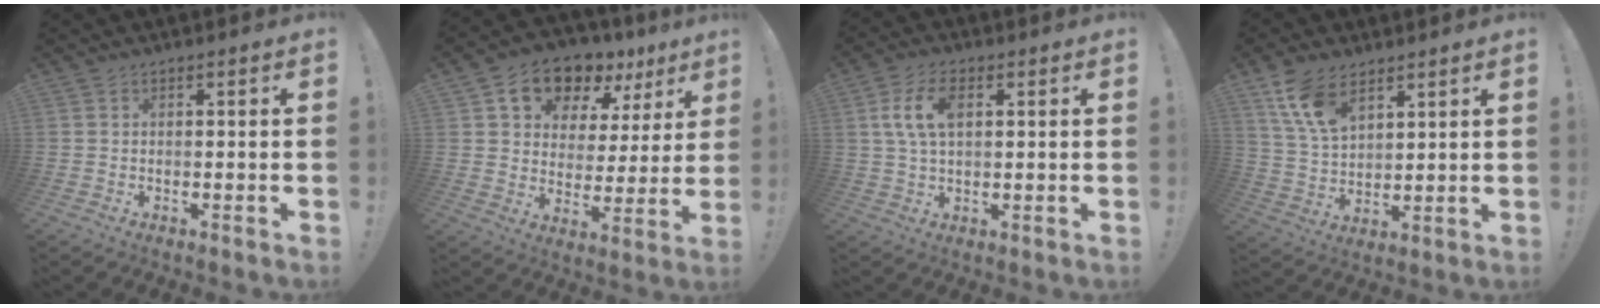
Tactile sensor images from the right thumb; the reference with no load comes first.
{"total": 13.0, "force": [9.1, 7.7, 5.3], "torque": [-0.092, -0.063, 0.165]}
{"total": 9.0, "force": [2.3, 4.8, 7.2], "torque": [-0.139, 0.004, 0.041]}
{"total": 11.4, "force": [7.1, 6.2, 6.4], "torque": [-0.126, -0.026, 0.141]}